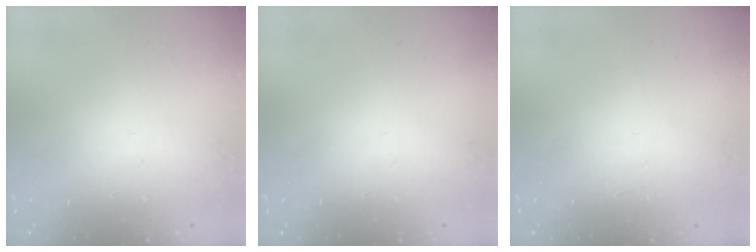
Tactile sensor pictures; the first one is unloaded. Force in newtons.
{"total": 0.0}
{"total": 0.0}